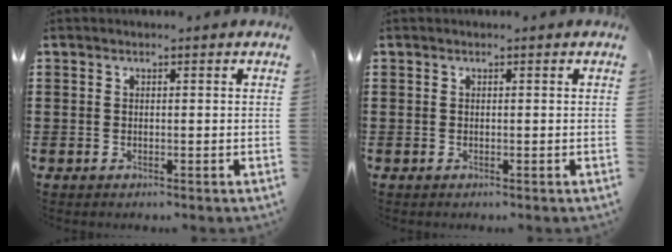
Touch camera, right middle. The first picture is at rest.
{"total": 0.0}